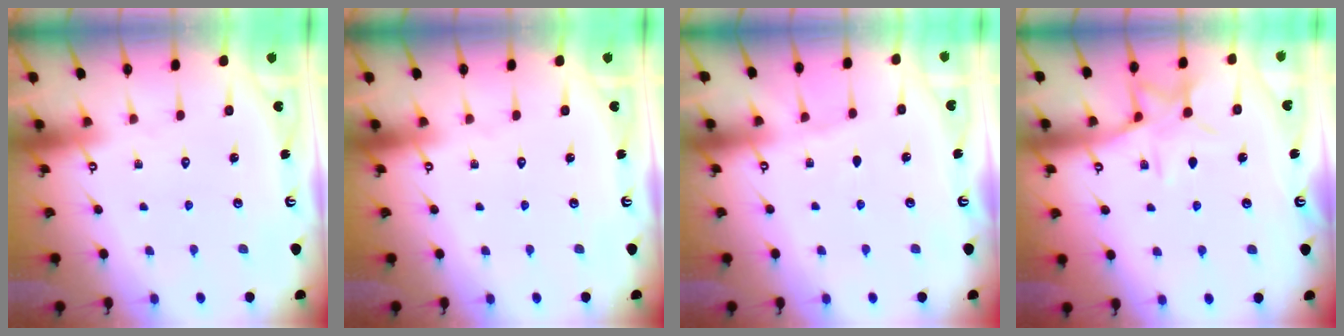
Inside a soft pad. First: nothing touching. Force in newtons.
{"total": 0.0}
{"total": 2.2, "press": 2.2, "slide": 0.4}
{"total": 10.6, "press": 10.5, "slide": 0.8}